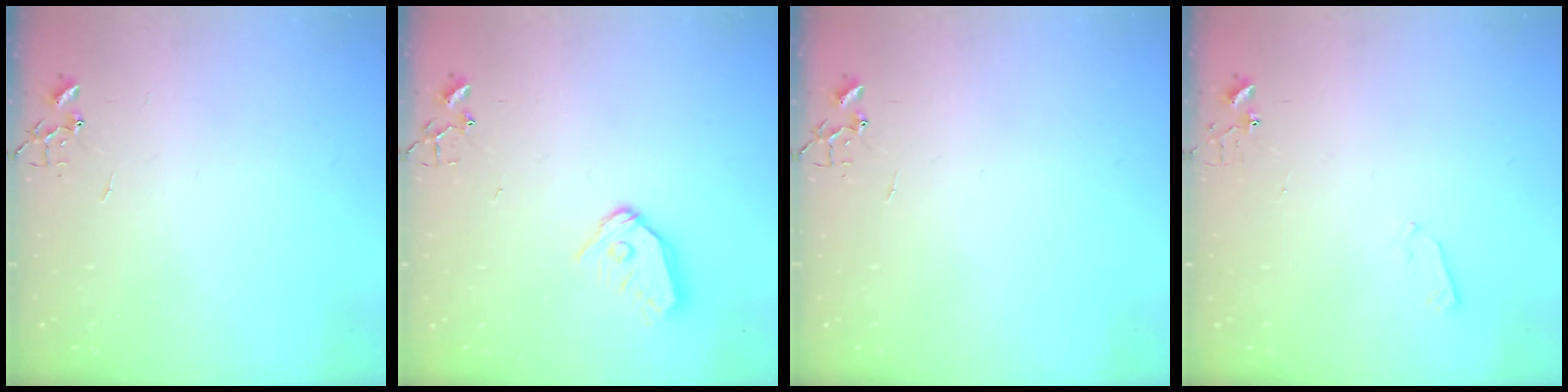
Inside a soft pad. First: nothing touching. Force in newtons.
{"total": 10.7, "press": 10.6, "slide": 1.1}
{"total": 0.0}
{"total": 3.7, "press": 3.6, "slide": 0.5}